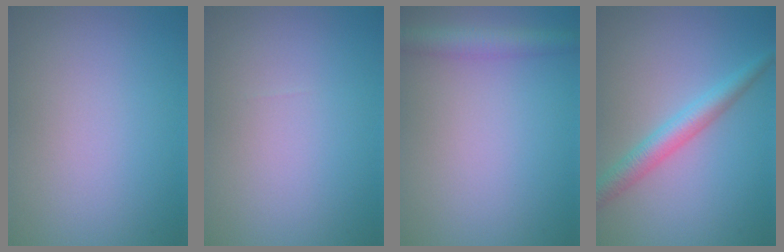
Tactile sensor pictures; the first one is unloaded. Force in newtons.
{"total": 0.0}
{"total": 3.1, "press": 3.1, "slide": 0.2}
{"total": 3.5, "press": 3.5, "slide": 0.1}